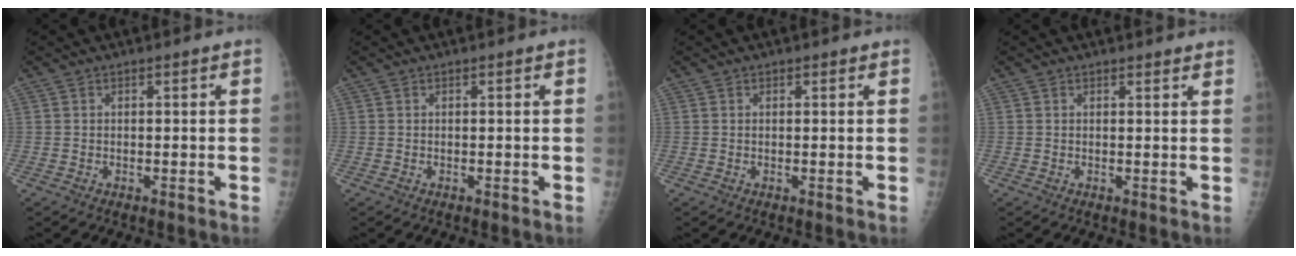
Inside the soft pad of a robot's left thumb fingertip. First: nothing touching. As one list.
[{"total": 0.0}, {"total": 0.0}, {"total": 1.9, "force": [1.8, 0.4, 0.5], "torque": [-0.001, -0.006, 0.018]}]